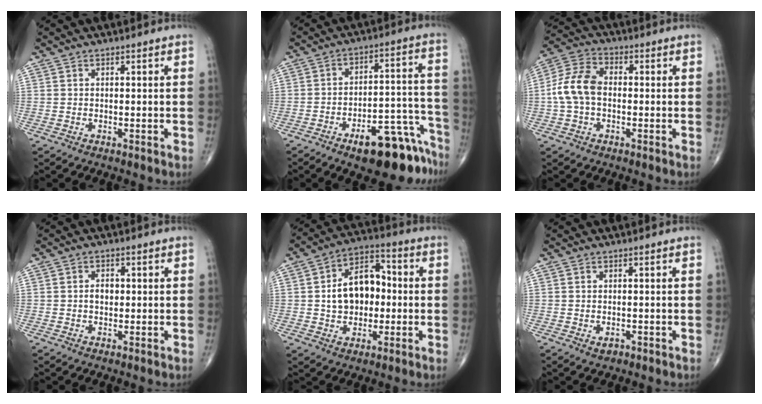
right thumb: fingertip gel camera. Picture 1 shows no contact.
{"total": 15.9, "force": [-10.9, 6.1, 9.9], "torque": [-0.077, 0.109, -0.155]}
{"total": 9.1, "force": [-0.7, 6.1, 6.8], "torque": [-0.137, 0.028, -0.023]}
{"total": 2.5, "force": [0.0, 1.8, 1.7], "torque": [-0.021, 0.004, -0.002]}
{"total": 12.9, "force": [0.0, 8.9, 9.3], "torque": [-0.120, 0.030, -0.004]}
{"total": 1.6, "force": [-0.6, 1.0, 1.0], "torque": [-0.013, 0.001, -0.005]}